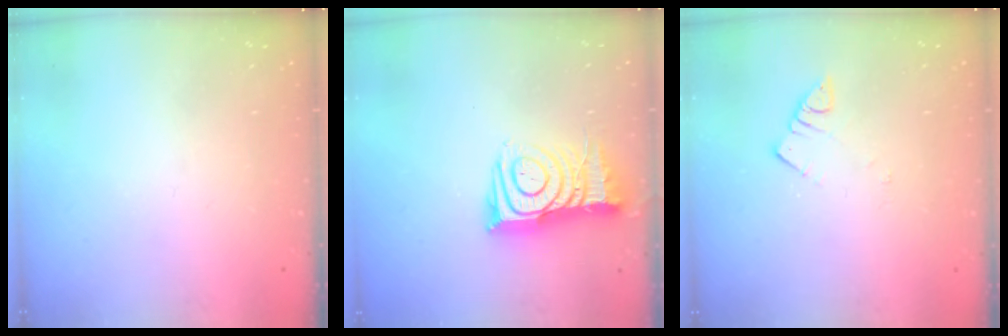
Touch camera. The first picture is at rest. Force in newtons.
{"total": 12.6, "press": 12.5, "slide": 1.0}
{"total": 3.1, "press": 3.1, "slide": 0.5}